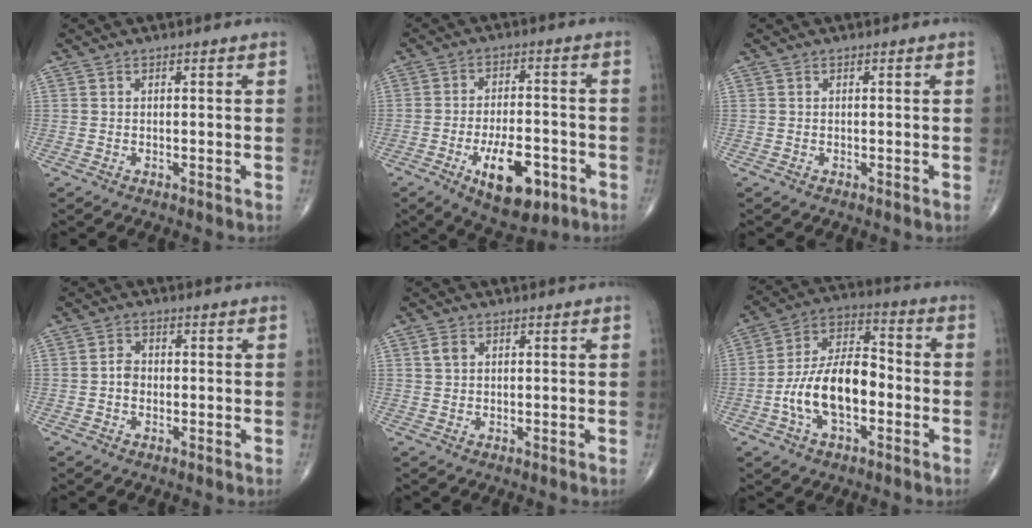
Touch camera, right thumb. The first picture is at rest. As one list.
[{"total": 12.3, "force": [-5.2, 5.6, 9.6], "torque": [-0.135, 0.018, -0.075]}, {"total": 0.0}, {"total": 2.6, "force": [-0.4, 2.0, 1.5], "torque": [-0.015, 0.010, -0.013]}, {"total": 2.0, "force": [0.8, 1.4, 1.2], "torque": [-0.021, 0.003, 0.015]}, {"total": 14.9, "force": [-3.6, 7.8, 12.2], "torque": [-0.215, 0.042, -0.069]}]